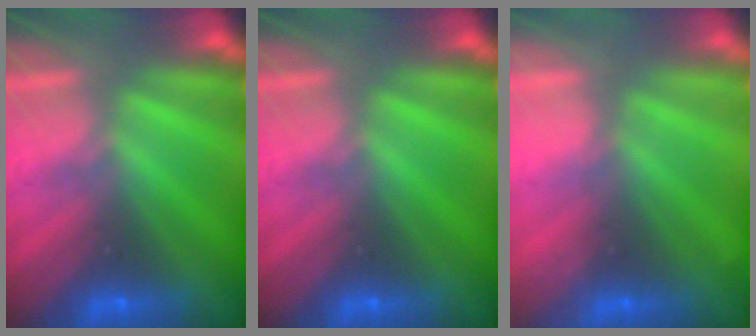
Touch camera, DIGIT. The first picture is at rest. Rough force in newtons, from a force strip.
{"total": 0.0}
{"total": 2.3}